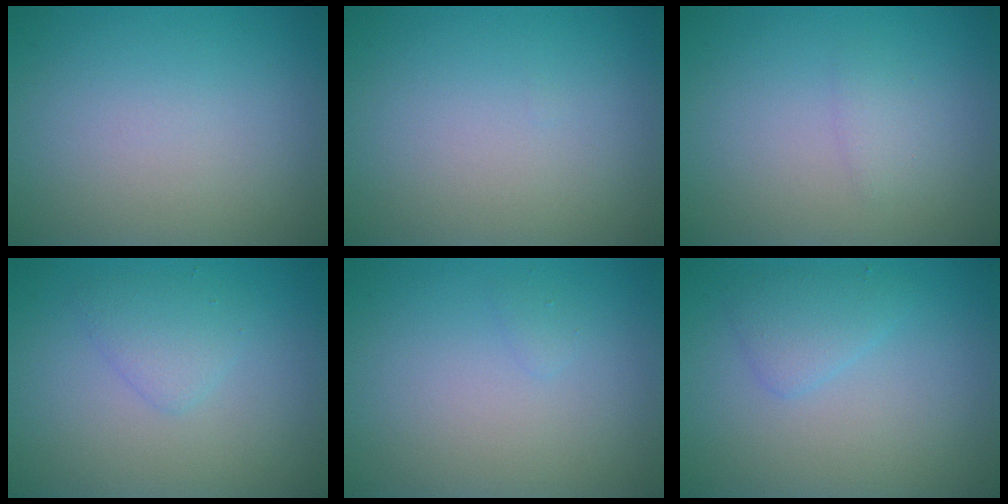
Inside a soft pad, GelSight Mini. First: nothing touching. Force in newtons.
{"total": 0.0}
{"total": 1.0, "press": 1.0, "slide": 0.1}
{"total": 1.8, "press": 1.8, "slide": 0.1}
{"total": 0.5, "press": 0.5, "slide": 0.1}
{"total": 1.9, "press": 1.9, "slide": 0.0}